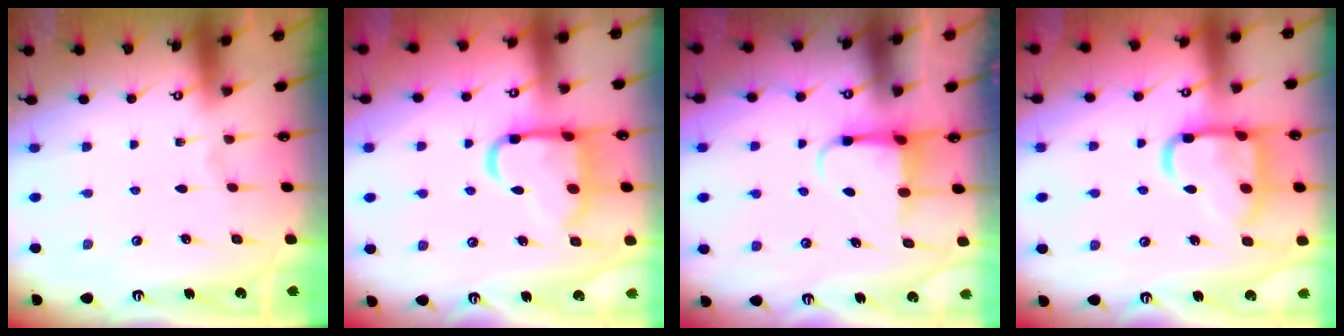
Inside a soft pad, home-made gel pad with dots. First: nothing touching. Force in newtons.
{"total": 15.2, "press": 15.1, "slide": 1.7}
{"total": 3.9, "press": 3.9, "slide": 0.4}
{"total": 16.9, "press": 16.9, "slide": 1.5}